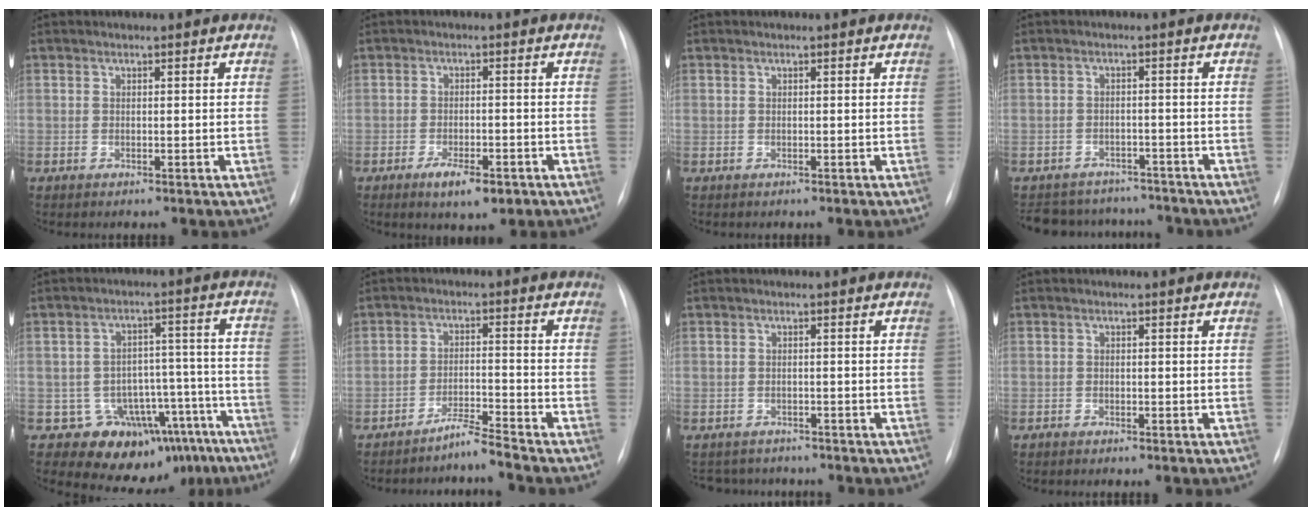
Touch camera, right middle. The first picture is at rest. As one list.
[{"total": 5.3, "force": [-3.1, 1.8, 3.9], "torque": [-0.065, -0.005, -0.042]}, {"total": 0.0}, {"total": 11.7, "force": [-10.6, 4.5, 2.2], "torque": [-0.044, 0.017, -0.132]}, {"total": 13.6, "force": [-9.7, 9.0, 3.1], "torque": [0.004, 0.082, -0.116]}, {"total": 3.9, "force": [-3.6, -1.2, 0.8], "torque": [-0.014, -0.019, -0.067]}, {"total": 4.8, "force": [-4.5, 1.6, 0.1], "torque": [0.000, 0.002, -0.062]}, {"total": 0.9, "force": [-0.7, 0.3, 0.4], "torque": [-0.009, -0.001, -0.011]}]